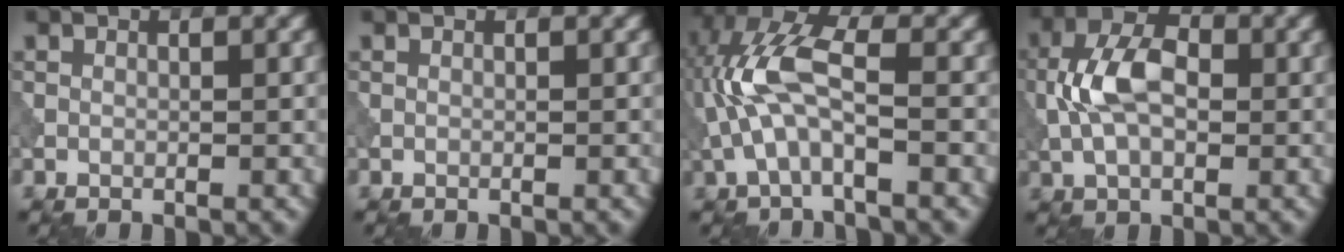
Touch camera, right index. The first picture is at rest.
{"total": 0.0}
{"total": 6.8, "force": [-0.8, 2.5, 6.3], "torque": [-0.152, 0.022, -0.021]}
{"total": 6.5, "force": [0.0, 3.9, 5.2], "torque": [-0.106, 0.010, -0.008]}